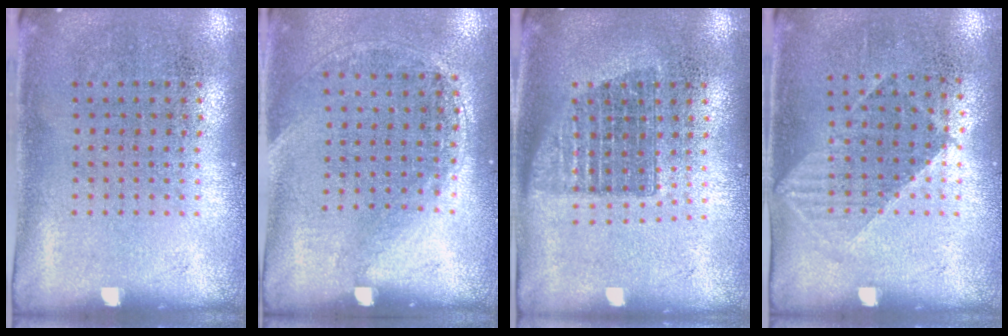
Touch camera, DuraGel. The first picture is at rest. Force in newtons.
{"total": 1.4, "press": 0.9, "slide": 1.0}
{"total": 1.4, "press": 1.2, "slide": 0.8}
{"total": 1.0, "press": 0.9, "slide": 0.6}